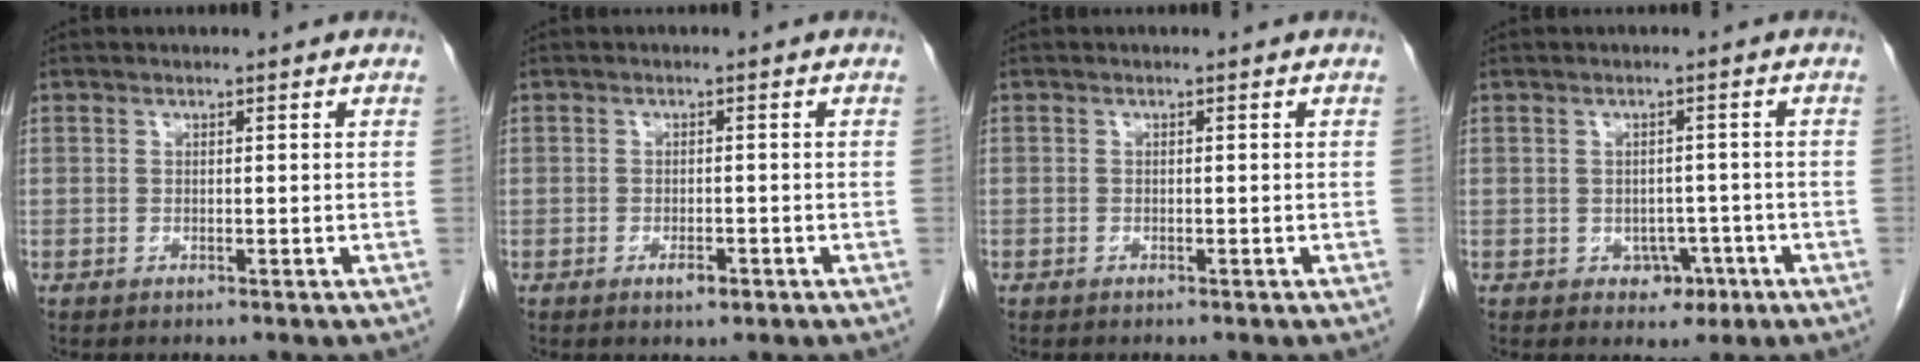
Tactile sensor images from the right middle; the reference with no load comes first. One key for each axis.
{"total": 1.9, "fx": -1.0, "fy": 0.8, "fz": 1.3, "tx": -0.020, "ty": 0.001, "tz": -0.013}
{"total": 0.0}
{"total": 3.2, "fx": -1.3, "fy": 2.4, "fz": 1.5, "tx": -0.010, "ty": 0.006, "tz": -0.010}